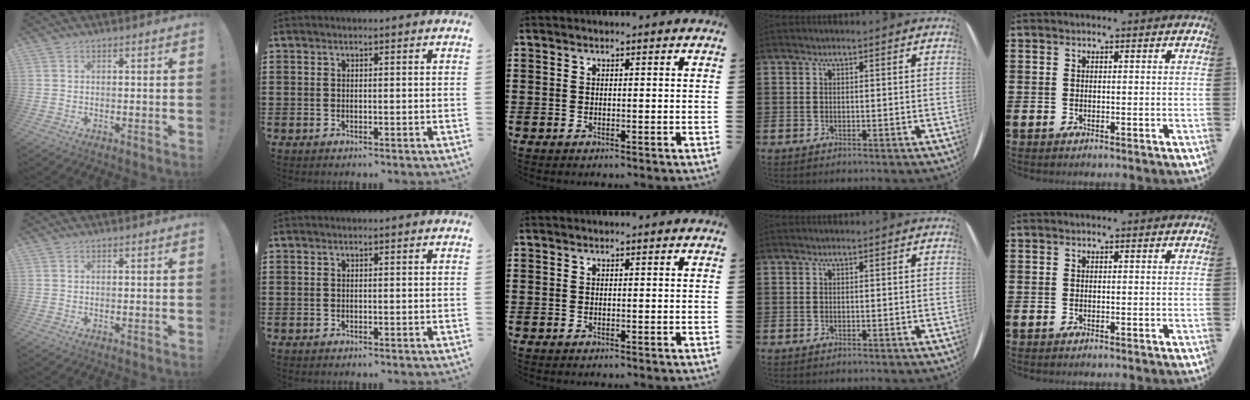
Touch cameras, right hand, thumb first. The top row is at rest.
{}